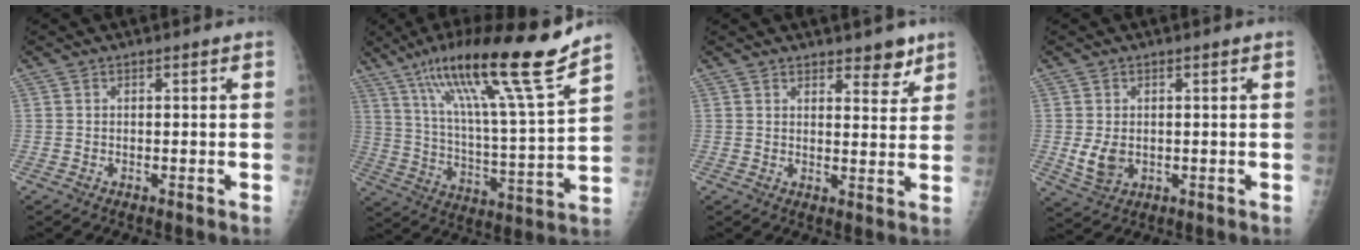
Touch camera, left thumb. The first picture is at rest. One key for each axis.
{"total": 22.0, "fx": 15.4, "fy": 0.9, "fz": 15.7, "tx": -0.243, "ty": -0.062, "tz": 0.263}
{"total": 4.6, "fx": 3.5, "fy": 2.0, "fz": 2.3, "tx": -0.007, "ty": -0.024, "tz": 0.048}
{"total": 4.6, "fx": -0.1, "fy": 3.3, "fz": 3.1, "tx": -0.052, "ty": -0.010, "tz": 0.009}